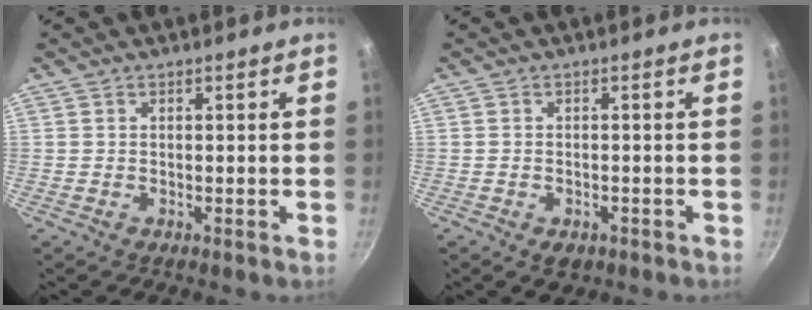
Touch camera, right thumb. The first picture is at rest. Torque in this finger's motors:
{"motor_torque": [-0.07, 0.20, 0.01, 0.32, -0.05]}